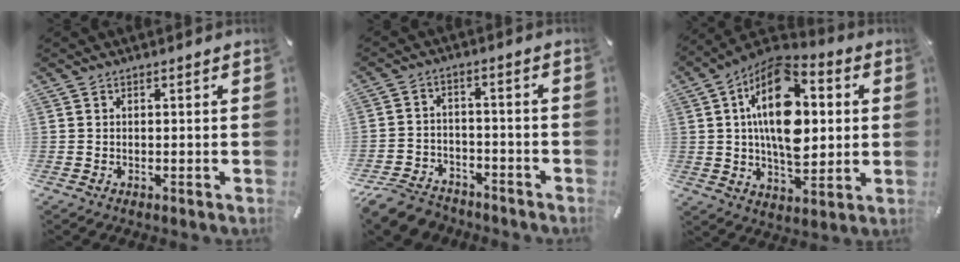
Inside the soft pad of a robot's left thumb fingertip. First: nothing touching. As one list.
[{"total": 8.2, "force": [-6.7, 4.0, 2.4], "torque": [-0.043, 0.031, -0.127]}, {"total": 20.0, "force": [3.5, 11.9, 15.6], "torque": [-0.279, -0.010, 0.052]}]